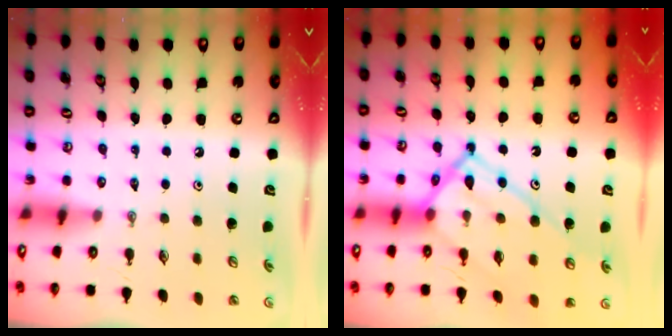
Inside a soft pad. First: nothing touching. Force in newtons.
{"total": 17.7, "press": 17.6, "slide": 2.1}